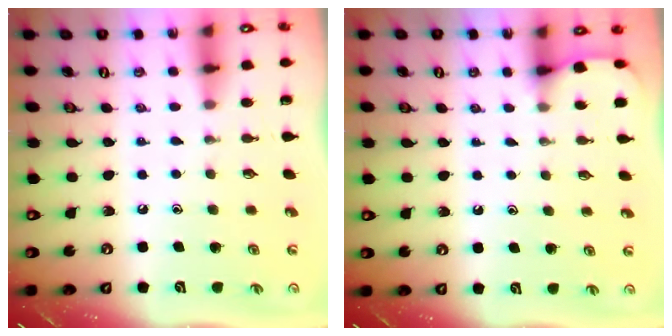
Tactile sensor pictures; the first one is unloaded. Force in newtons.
{"total": 2.6, "press": 2.6, "slide": 0.2}